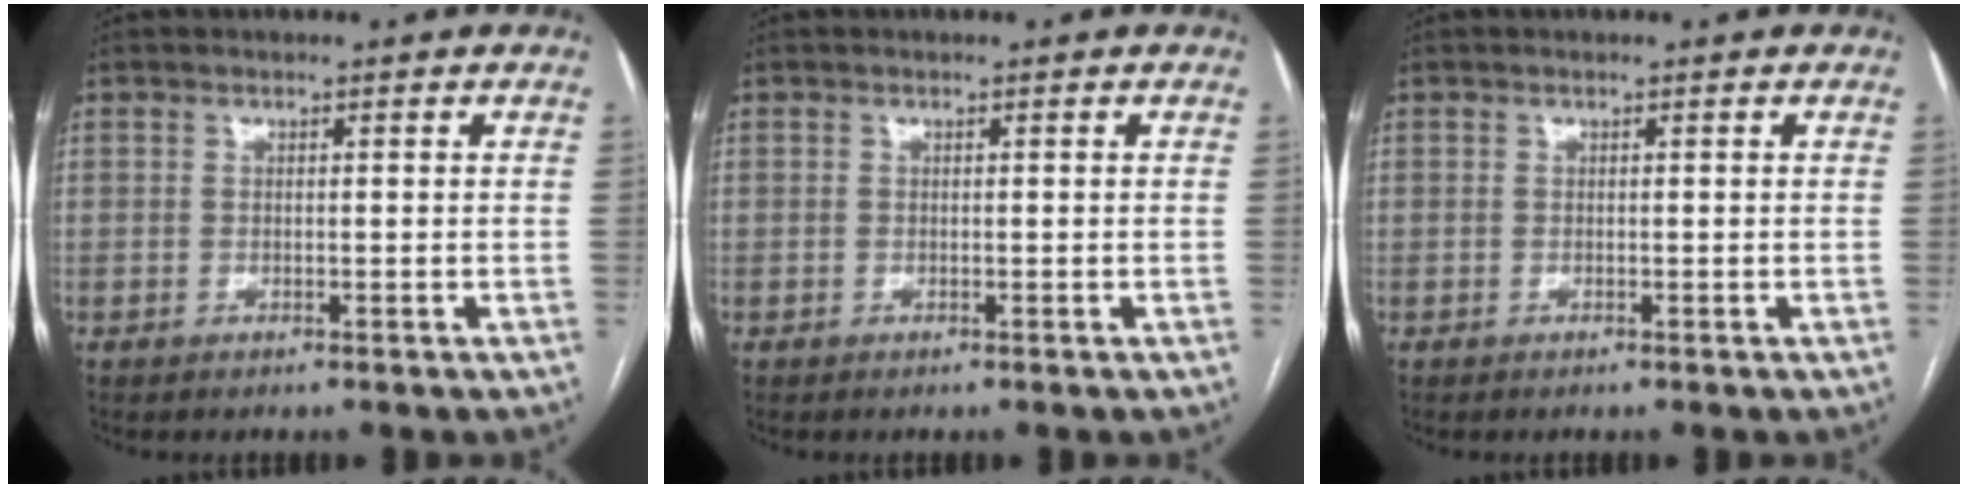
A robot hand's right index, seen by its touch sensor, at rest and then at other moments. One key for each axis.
{"total": 0.0}
{"total": 0.0}